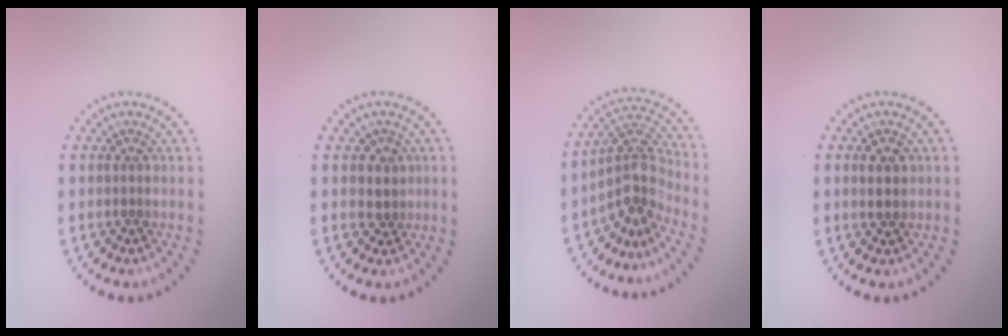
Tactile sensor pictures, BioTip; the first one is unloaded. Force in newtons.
{"total": 1.7, "press": 1.4, "slide": 1.0}
{"total": 4.0, "press": 2.9, "slide": 2.8}
{"total": 2.0, "press": 1.9, "slide": 0.5}